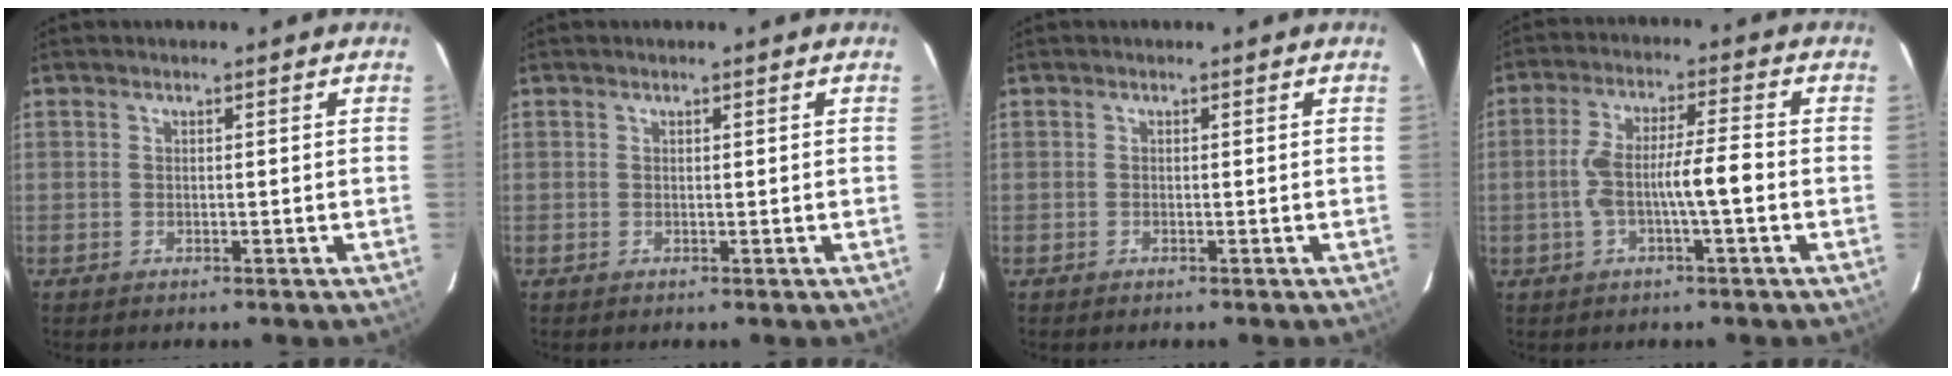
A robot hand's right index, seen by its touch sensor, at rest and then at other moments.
{"total": 0.0}
{"total": 0.0}
{"total": 7.7, "force": [-1.6, 0.7, 7.5], "torque": [-0.146, 0.019, -0.030]}